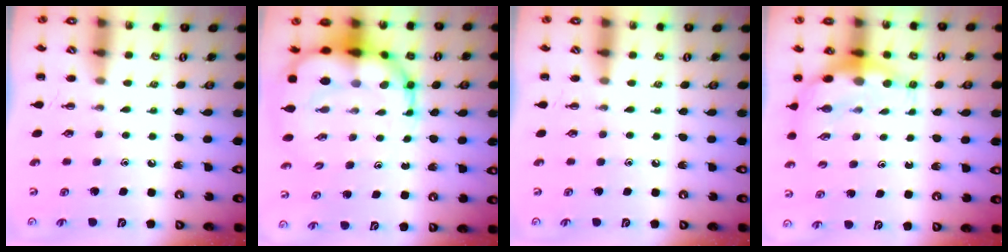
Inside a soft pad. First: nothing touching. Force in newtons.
{"total": 13.4, "press": 12.9, "slide": 3.6}
{"total": 0.0}
{"total": 7.0, "press": 6.8, "slide": 1.6}